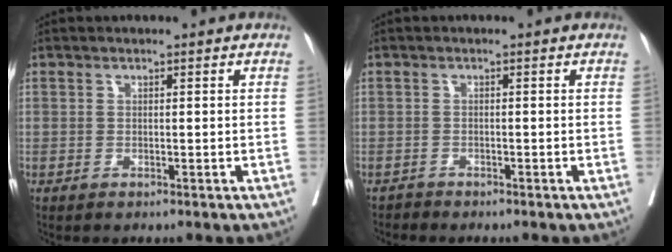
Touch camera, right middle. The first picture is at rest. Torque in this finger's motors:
{"motor_torque": [0.19, -0.15, 0.00, 0.00]}